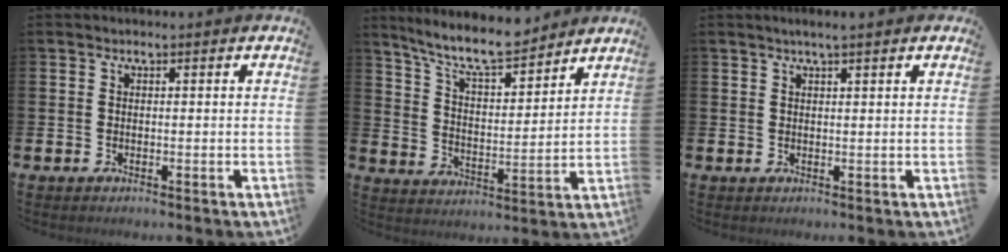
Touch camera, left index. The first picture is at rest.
{"total": 9.3, "force": [8.4, 1.6, 3.6], "torque": [-0.092, -0.047, 0.150]}
{"total": 1.9, "force": [1.4, 0.1, 1.2], "torque": [-0.022, 0.003, 0.025]}